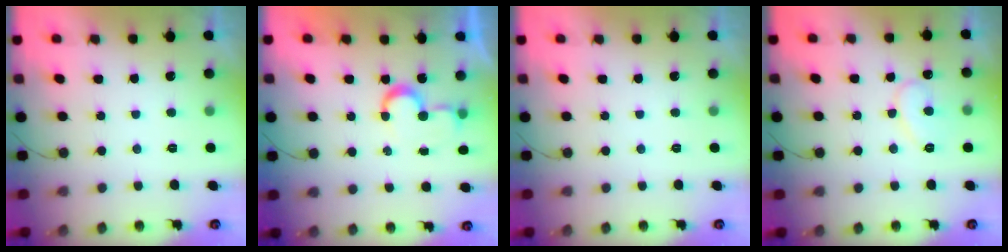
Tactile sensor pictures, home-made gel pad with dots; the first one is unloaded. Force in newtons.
{"total": 6.8, "press": 6.8, "slide": 0.7}
{"total": 0.0}
{"total": 8.8, "press": 8.7, "slide": 0.6}